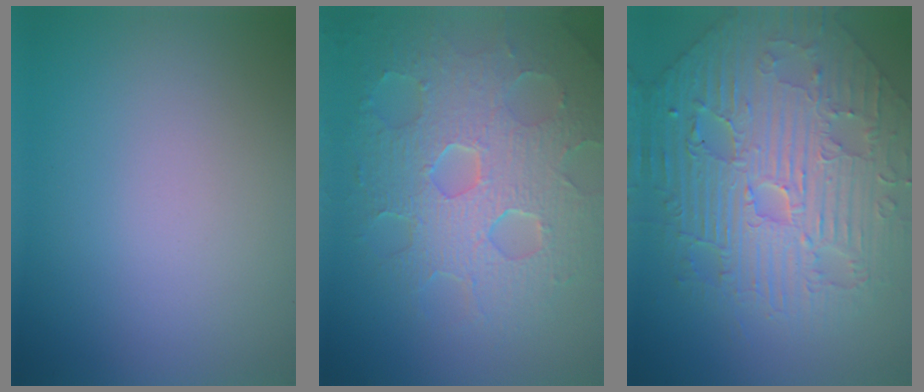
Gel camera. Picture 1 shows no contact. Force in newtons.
{"total": 9.2, "press": 6.2, "slide": 6.8}
{"total": 9.3, "press": 7.0, "slide": 6.0}